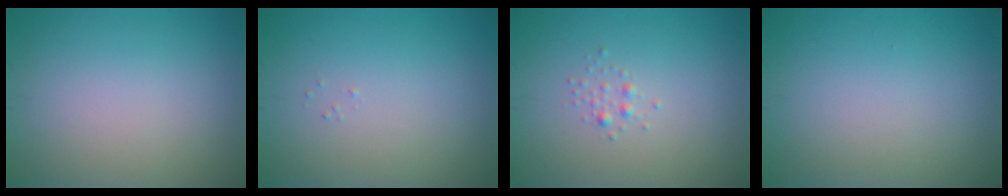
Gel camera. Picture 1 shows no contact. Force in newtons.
{"total": 0.0}
{"total": 0.8, "press": 0.8, "slide": 0.0}
{"total": 0.0}